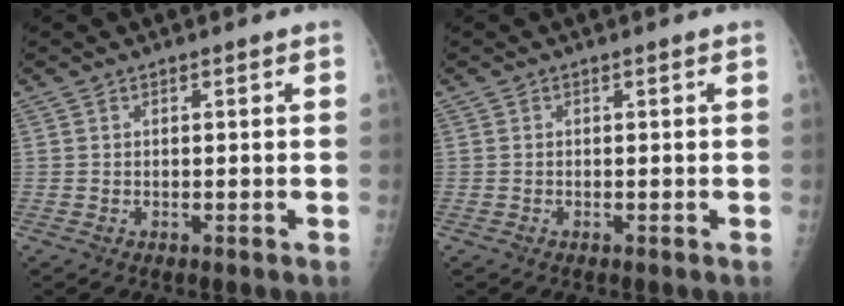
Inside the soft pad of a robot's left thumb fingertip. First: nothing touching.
{"total": 0.0}